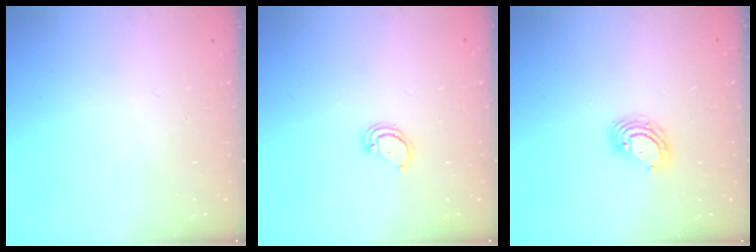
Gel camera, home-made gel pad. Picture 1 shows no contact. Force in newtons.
{"total": 2.8, "press": 2.8, "slide": 0.2}
{"total": 6.2, "press": 6.1, "slide": 1.0}